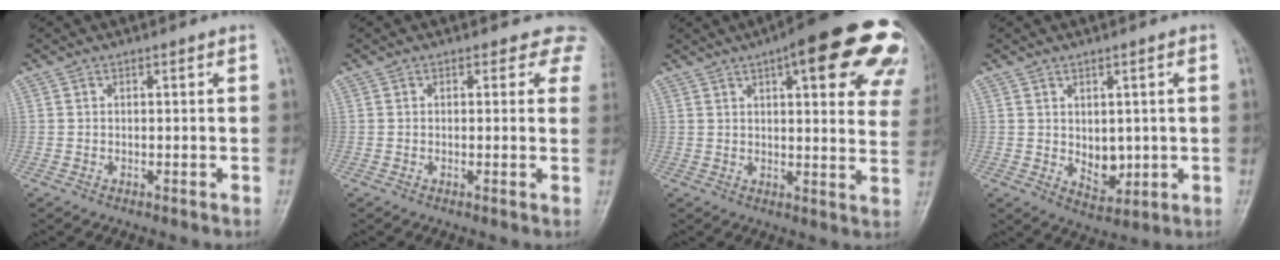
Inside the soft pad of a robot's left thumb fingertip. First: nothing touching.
{"total": 4.0, "force": [3.0, 2.6, 0.9], "torque": [0.028, -0.008, 0.005]}
{"total": 23.6, "force": [12.4, 7.2, 18.7], "torque": [-0.199, -0.013, 0.140]}
{"total": 5.8, "force": [0.1, 3.9, 4.2], "torque": [-0.040, -0.014, 0.017]}